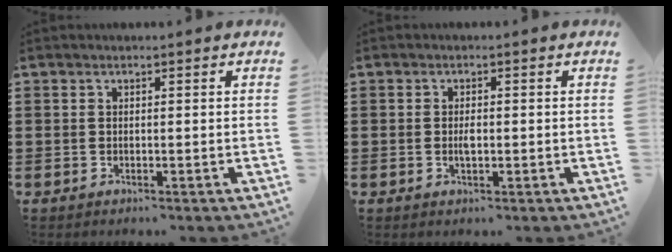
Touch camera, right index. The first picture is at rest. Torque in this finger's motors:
{"motor_torque": [2.14, 0.00, 0.13, 0.05]}